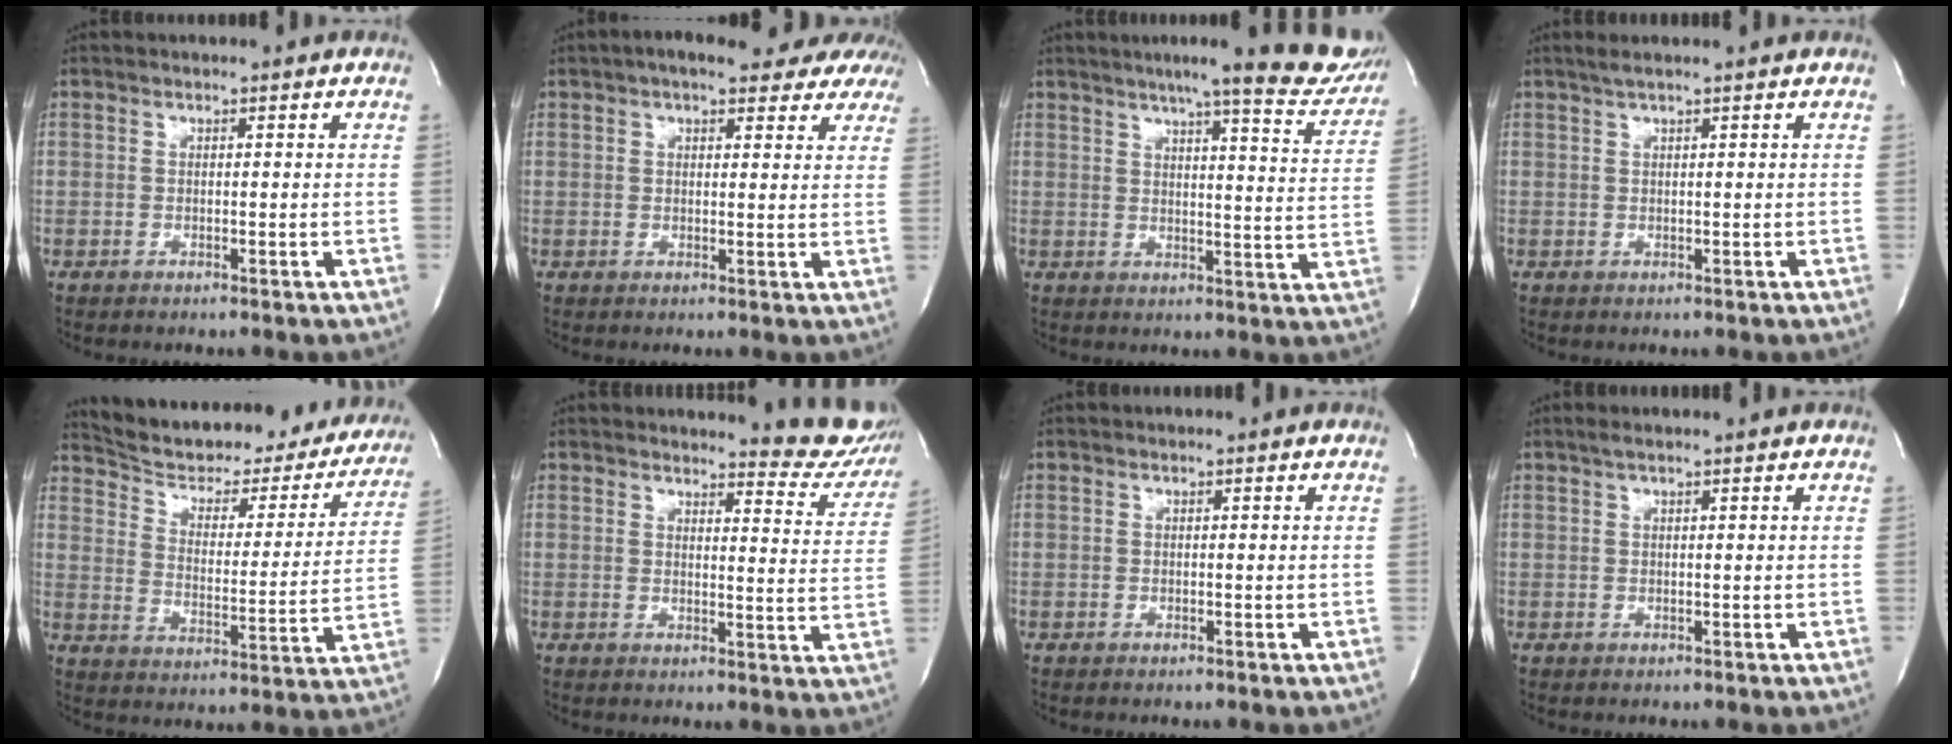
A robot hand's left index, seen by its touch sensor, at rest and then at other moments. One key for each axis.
{"total": 14.3, "fx": 12.1, "fy": 4.3, "fz": 6.2, "tx": -0.069, "ty": 0.030, "tz": 0.136}
{"total": 16.8, "fx": 14.1, "fy": 1.5, "fz": 8.9, "tx": -0.109, "ty": -0.027, "tz": 0.162}
{"total": 3.3, "fx": 2.6, "fy": -0.4, "fz": 1.9, "tx": -0.028, "ty": 0.023, "tz": 0.046}
{"total": 26.7, "fx": 23.8, "fy": 7.6, "fz": 9.6, "tx": -0.143, "ty": -0.032, "tz": 0.303}
{"total": 10.4, "fx": 10.1, "fy": 2.0, "fz": 1.8, "tx": 0.000, "ty": -0.052, "tz": 0.092}
{"total": 0.0}
{"total": 2.3, "fx": 1.9, "fy": -0.2, "fz": 1.3, "tx": -0.023, "ty": 0.022, "tz": 0.035}